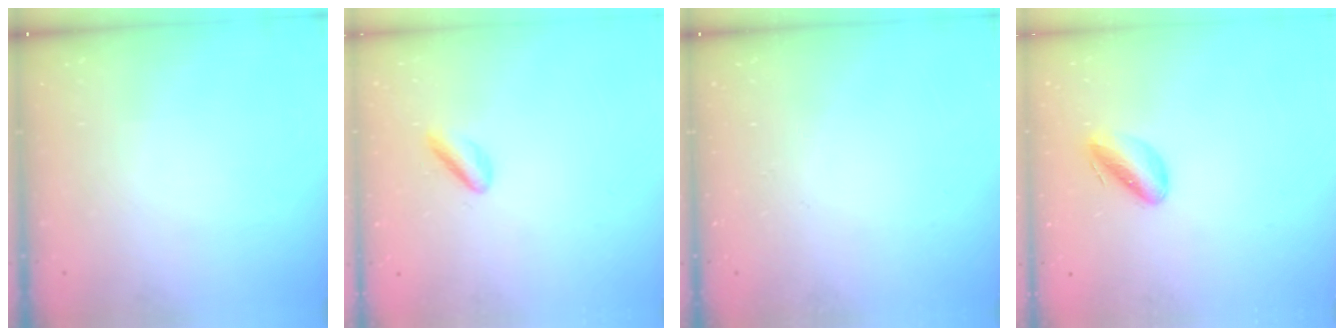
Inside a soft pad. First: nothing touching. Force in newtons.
{"total": 2.6, "press": 2.3, "slide": 1.2}
{"total": 0.0}
{"total": 5.1, "press": 4.8, "slide": 1.6}